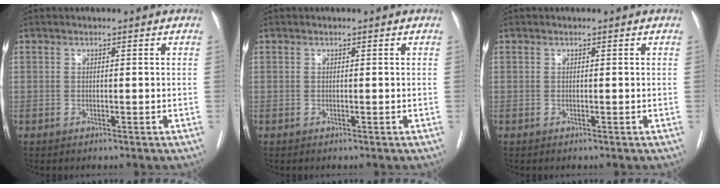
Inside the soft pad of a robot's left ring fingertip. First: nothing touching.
{"total": 0.0}
{"total": 0.0}